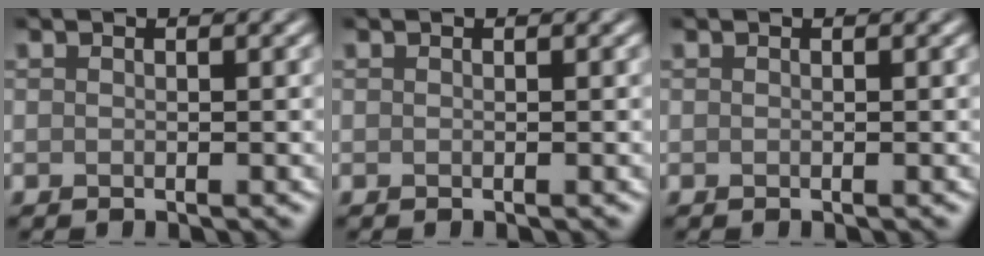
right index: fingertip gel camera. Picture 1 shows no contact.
{"total": 0.0}
{"total": 0.0}